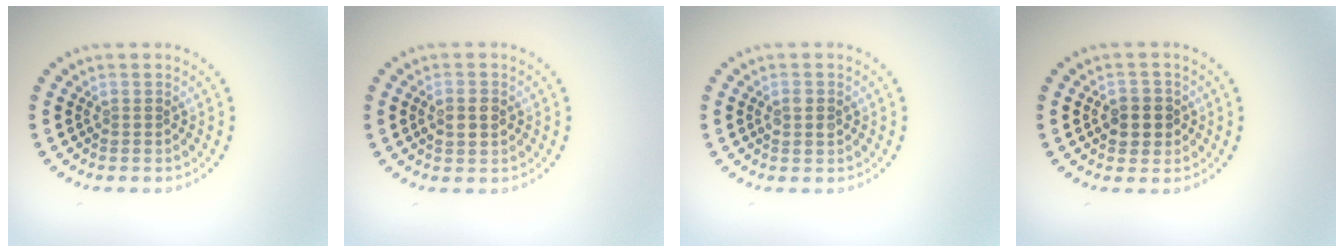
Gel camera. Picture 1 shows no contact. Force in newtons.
{"total": 2.1, "press": 2.1, "slide": 0.2}
{"total": 1.3, "press": 1.3, "slide": 0.1}
{"total": 2.5, "press": 2.5, "slide": 0.6}